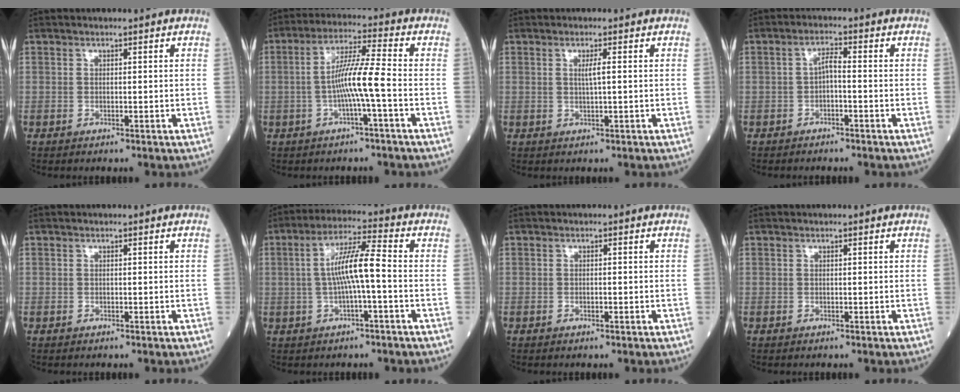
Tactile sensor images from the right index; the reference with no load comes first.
{"total": 7.7, "force": [-1.7, -0.6, 7.4], "torque": [-0.141, 0.010, -0.033]}
{"total": 1.7, "force": [0.3, -0.2, 1.7], "torque": [-0.033, 0.000, 0.005]}
{"total": 2.2, "force": [-0.7, 0.5, 2.0], "torque": [-0.035, 0.006, -0.015]}
{"total": 0.0}
{"total": 7.7, "force": [-0.6, 0.4, 7.7], "torque": [-0.145, 0.016, -0.014]}
{"total": 0.9, "force": [-0.3, 0.1, 0.8], "torque": [-0.016, -0.001, -0.004]}
{"total": 0.0}